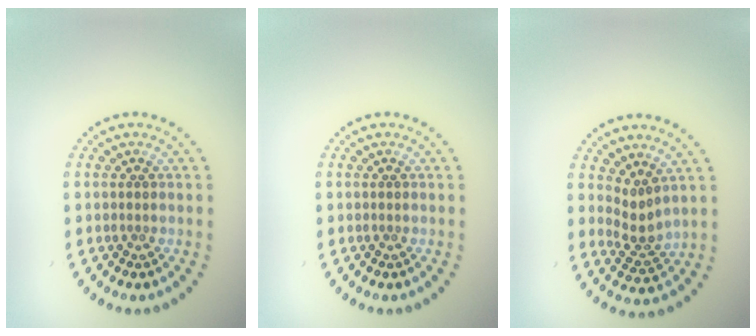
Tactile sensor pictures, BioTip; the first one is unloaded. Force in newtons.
{"total": 0.0}
{"total": 2.3, "press": 1.6, "slide": 1.7}